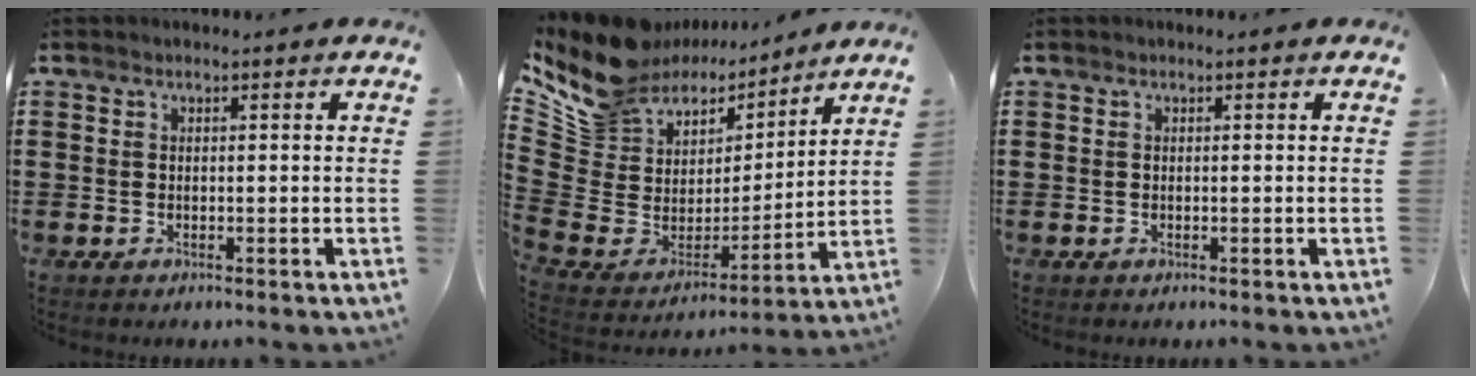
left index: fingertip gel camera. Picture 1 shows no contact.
{"total": 12.1, "force": [9.1, 7.3, 3.1], "torque": [-0.122, -0.069, 0.163]}
{"total": 0.0}